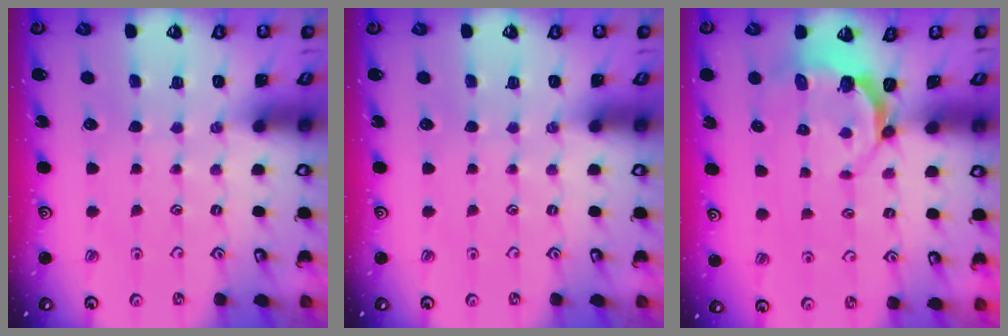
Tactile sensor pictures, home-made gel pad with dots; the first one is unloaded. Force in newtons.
{"total": 0.0}
{"total": 4.7, "press": 3.7, "slide": 2.9}